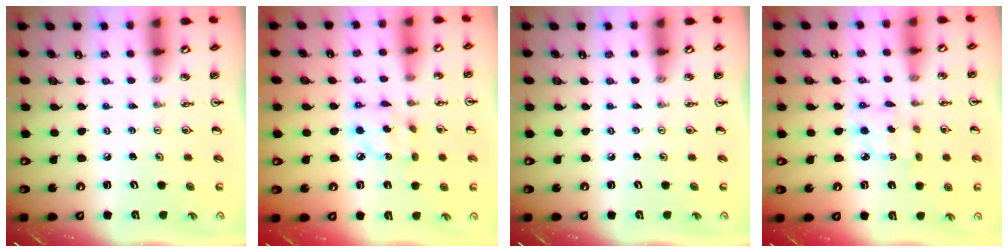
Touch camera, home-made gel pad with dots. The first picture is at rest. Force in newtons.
{"total": 6.2, "press": 6.2, "slide": 0.3}
{"total": 0.0}
{"total": 2.9, "press": 2.9, "slide": 0.1}